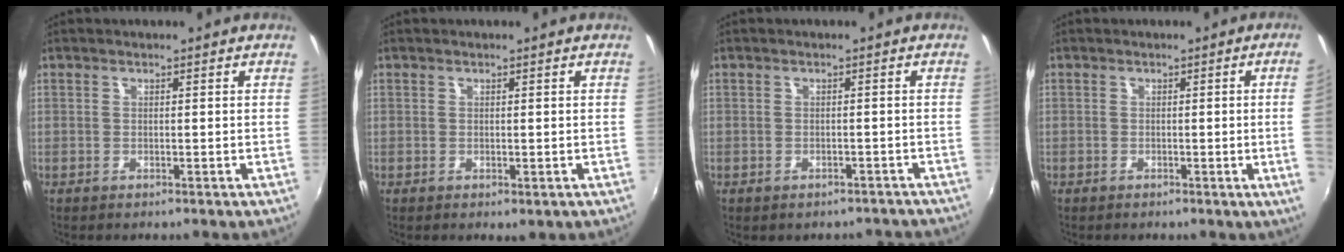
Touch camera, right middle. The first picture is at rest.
{"total": 0.6, "force": [0.1, 0.3, 0.5], "torque": [-0.009, -0.002, 0.001]}
{"total": 5.2, "force": [-4.5, 2.3, 1.3], "torque": [-0.020, -0.002, -0.043]}
{"total": 4.4, "force": [0.2, -2.1, 3.9], "torque": [-0.061, -0.009, 0.006]}